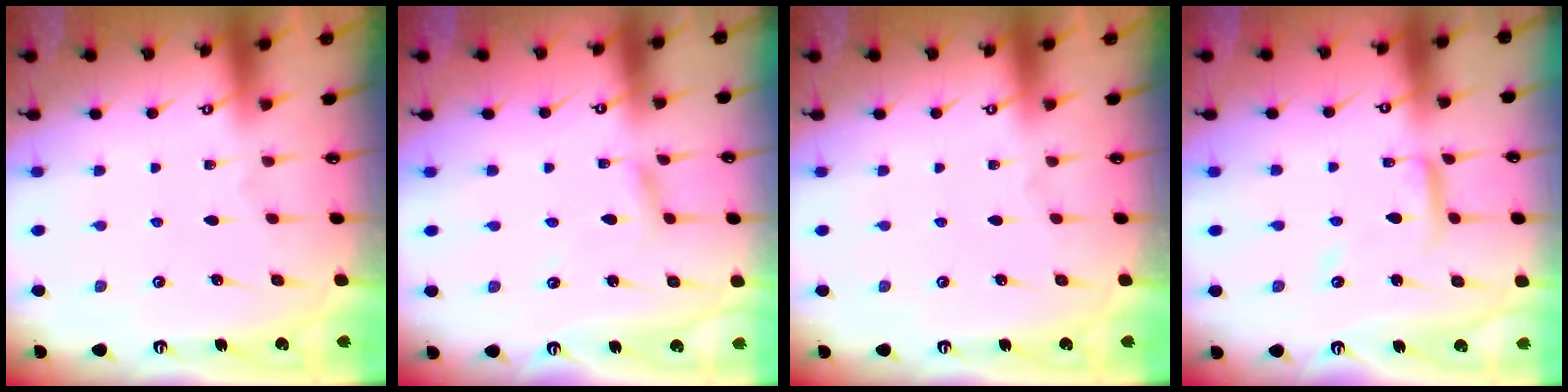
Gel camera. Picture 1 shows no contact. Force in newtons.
{"total": 2.6, "press": 2.6, "slide": 0.3}
{"total": 0.0}
{"total": 7.7, "press": 7.7, "slide": 0.3}